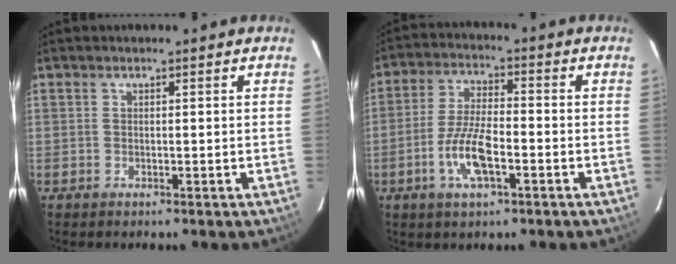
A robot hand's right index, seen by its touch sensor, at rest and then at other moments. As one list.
[{"total": 8.9, "force": [-3.5, 2.8, 7.7], "torque": [-0.160, -0.003, -0.066]}]